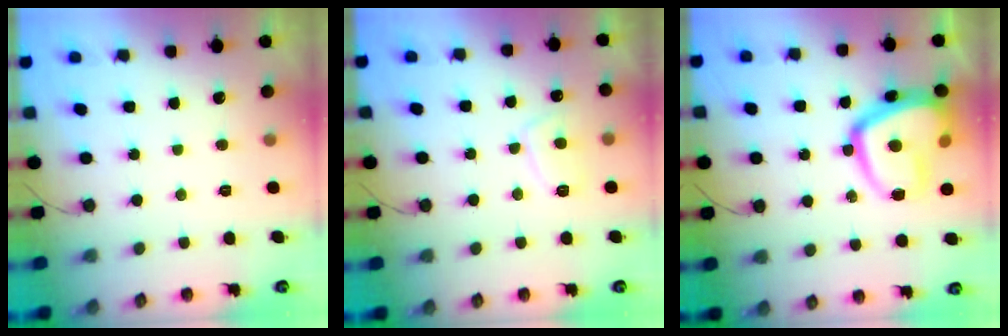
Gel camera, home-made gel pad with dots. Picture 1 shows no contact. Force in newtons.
{"total": 5.4, "press": 5.4, "slide": 0.9}
{"total": 20.4, "press": 20.3, "slide": 2.1}